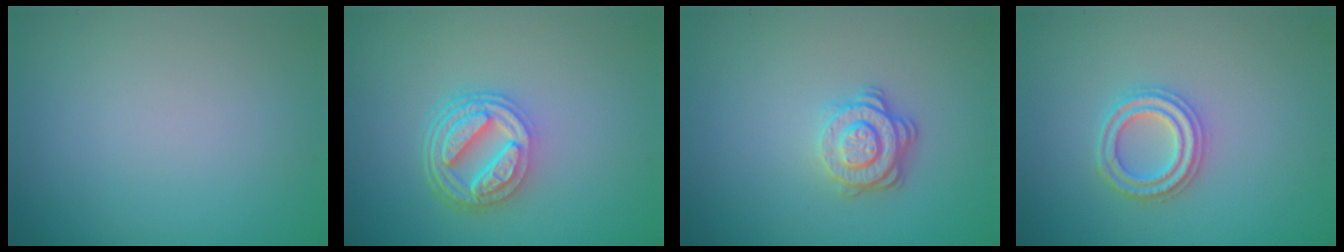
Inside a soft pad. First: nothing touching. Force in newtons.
{"total": 5.0, "press": 3.8, "slide": 3.2}
{"total": 3.0, "press": 2.6, "slide": 1.5}
{"total": 2.4, "press": 2.4, "slide": 0.4}